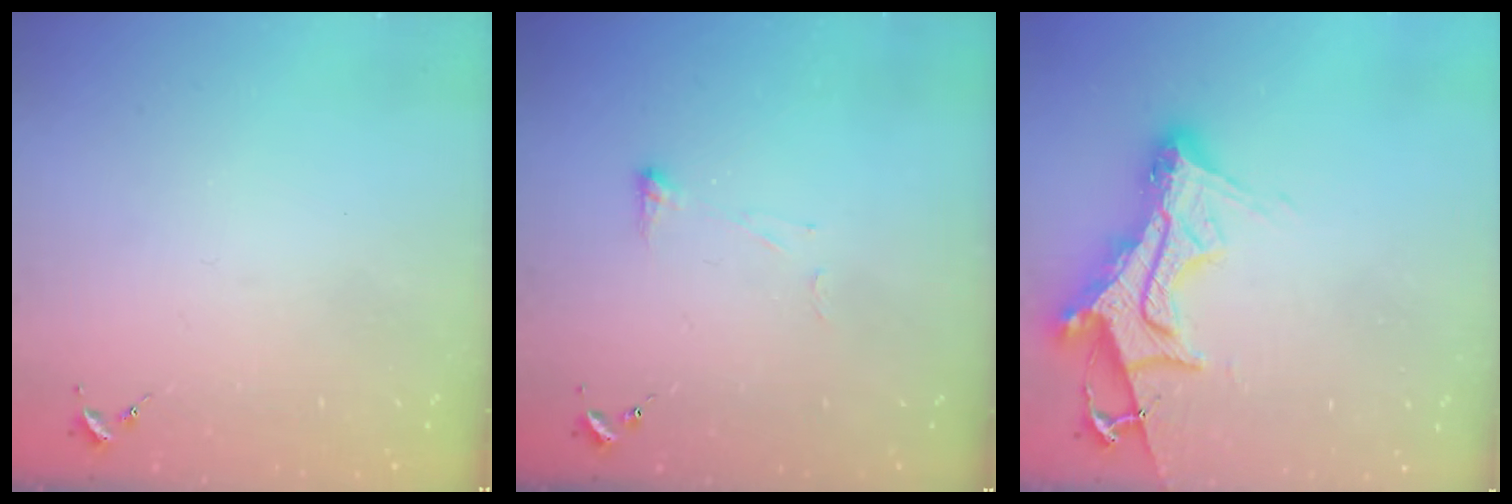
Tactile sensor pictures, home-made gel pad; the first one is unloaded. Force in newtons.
{"total": 3.2, "press": 3.2, "slide": 0.6}
{"total": 16.6, "press": 16.5, "slide": 1.5}